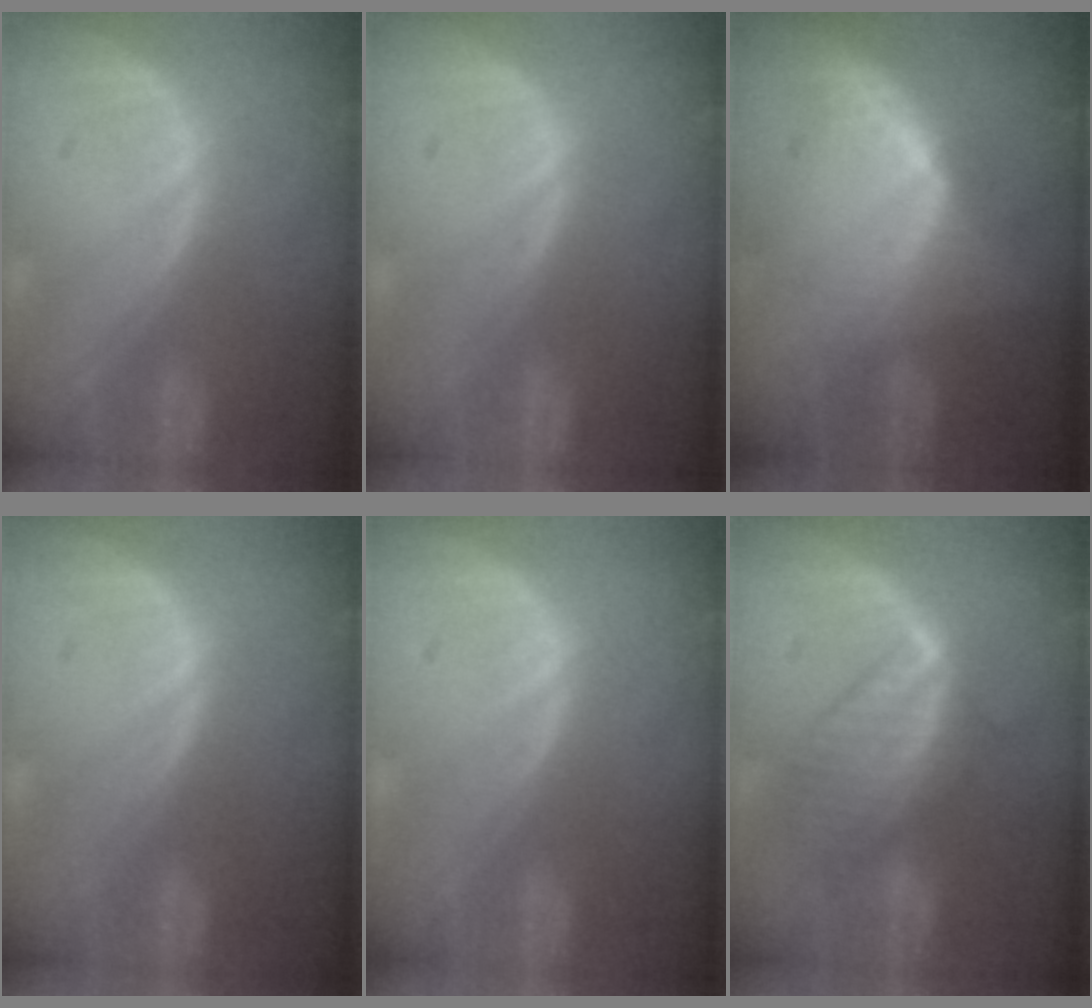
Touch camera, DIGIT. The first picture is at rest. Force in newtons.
{"total": 0.0}
{"total": 5.9, "press": 5.9, "slide": 0.4}
{"total": 0.5, "press": 0.1, "slide": 0.5}
{"total": 0.5, "press": 0.1, "slide": 0.5}
{"total": 8.1, "press": 7.1, "slide": 4.0}